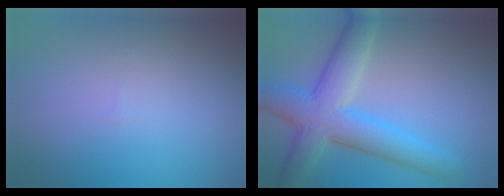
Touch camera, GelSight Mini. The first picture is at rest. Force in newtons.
{"total": 7.1, "press": 7.1, "slide": 0.2}